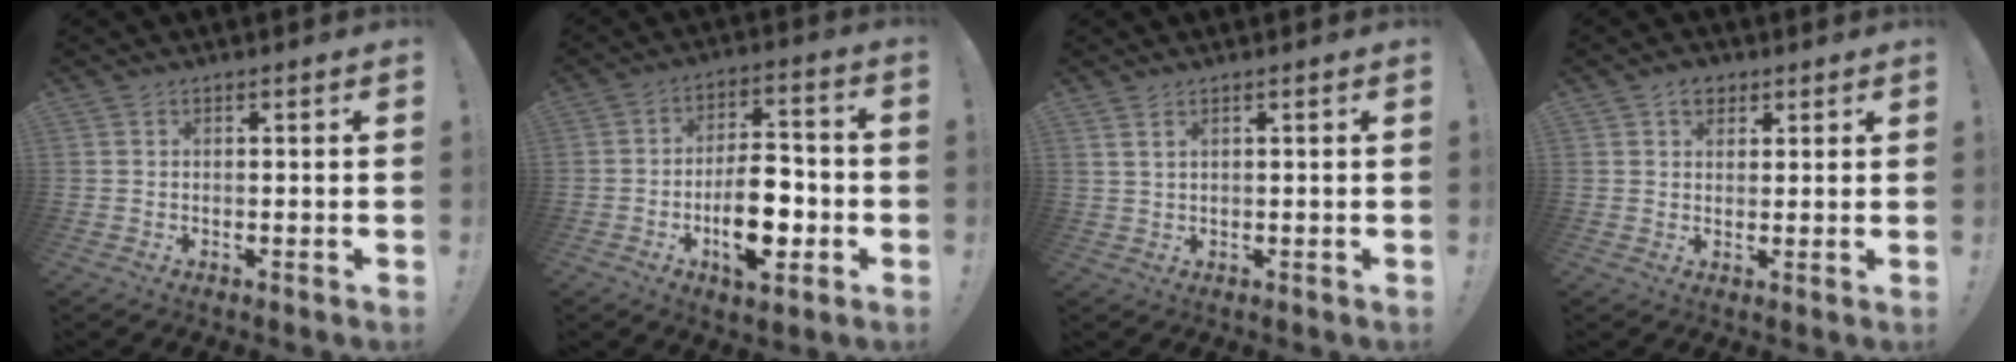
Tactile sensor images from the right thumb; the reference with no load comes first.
{"total": 14.2, "force": [-3.9, 7.4, 11.5], "torque": [-0.185, 0.015, -0.066]}
{"total": 1.9, "force": [1.2, 0.6, 1.4], "torque": [-0.038, 0.004, 0.024]}
{"total": 4.5, "force": [2.6, 3.3, 1.5], "torque": [-0.007, -0.006, 0.044]}